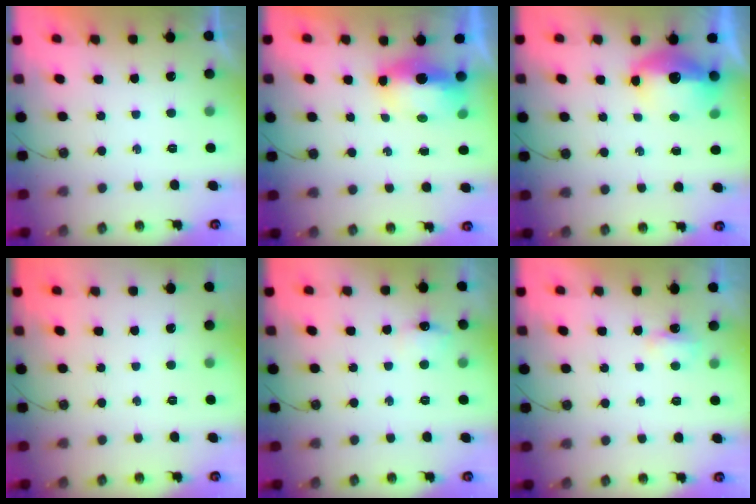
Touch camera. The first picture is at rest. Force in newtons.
{"total": 6.8, "press": 6.8, "slide": 0.8}
{"total": 11.4, "press": 11.3, "slide": 1.2}
{"total": 0.0}
{"total": 6.0, "press": 5.9, "slide": 1.2}
{"total": 3.6, "press": 3.5, "slide": 0.5}